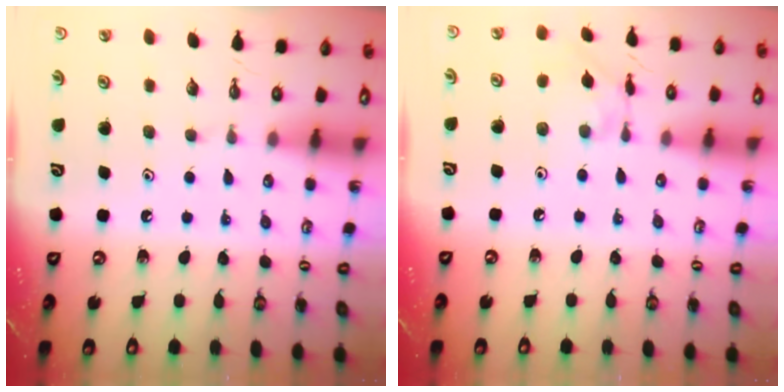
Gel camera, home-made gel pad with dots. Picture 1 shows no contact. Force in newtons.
{"total": 3.6, "press": 3.6, "slide": 0.4}